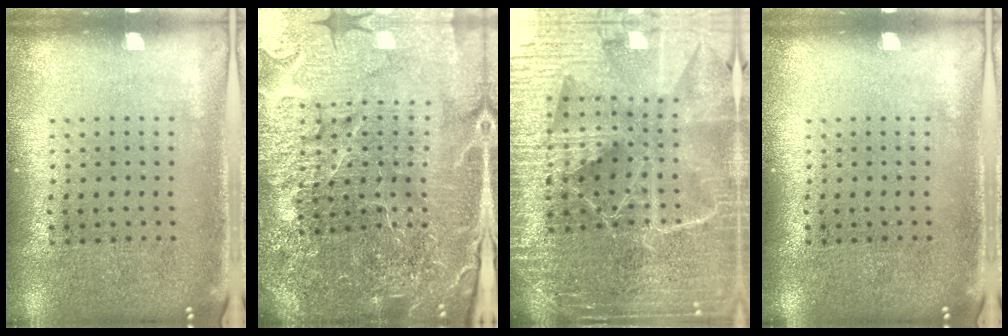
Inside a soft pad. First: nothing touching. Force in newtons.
{"total": 6.0, "press": 5.3, "slide": 2.6}
{"total": 6.3, "press": 5.5, "slide": 3.2}
{"total": 0.0}